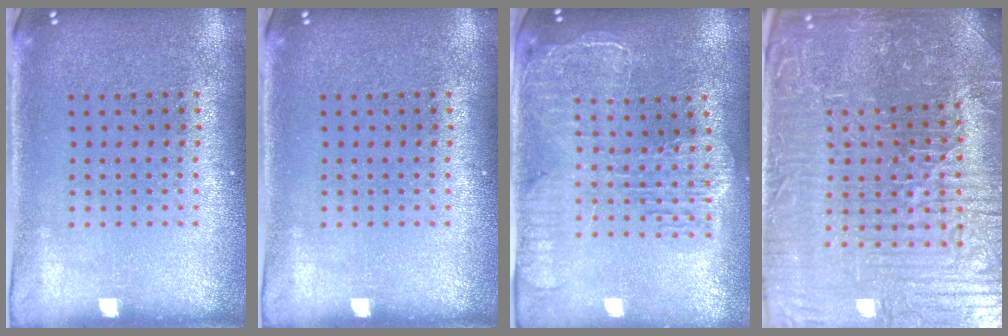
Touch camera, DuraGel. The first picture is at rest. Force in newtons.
{"total": 0.0}
{"total": 2.3, "press": 2.0, "slide": 1.1}
{"total": 6.2, "press": 5.8, "slide": 2.1}